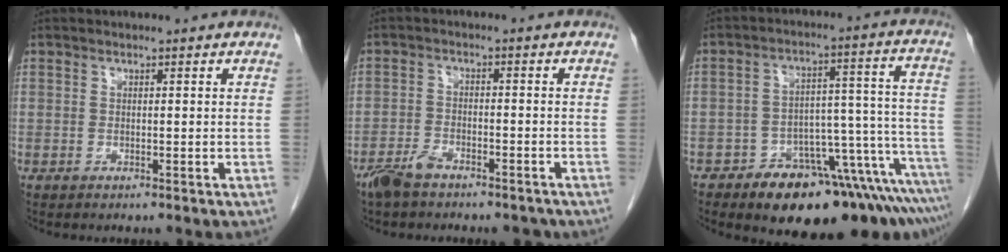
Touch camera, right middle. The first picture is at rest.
{"total": 5.9, "force": [-4.8, 2.2, 2.5], "torque": [-0.048, -0.001, -0.082]}
{"total": 17.7, "force": [-13.3, 4.2, 10.9], "torque": [-0.055, 0.055, -0.185]}